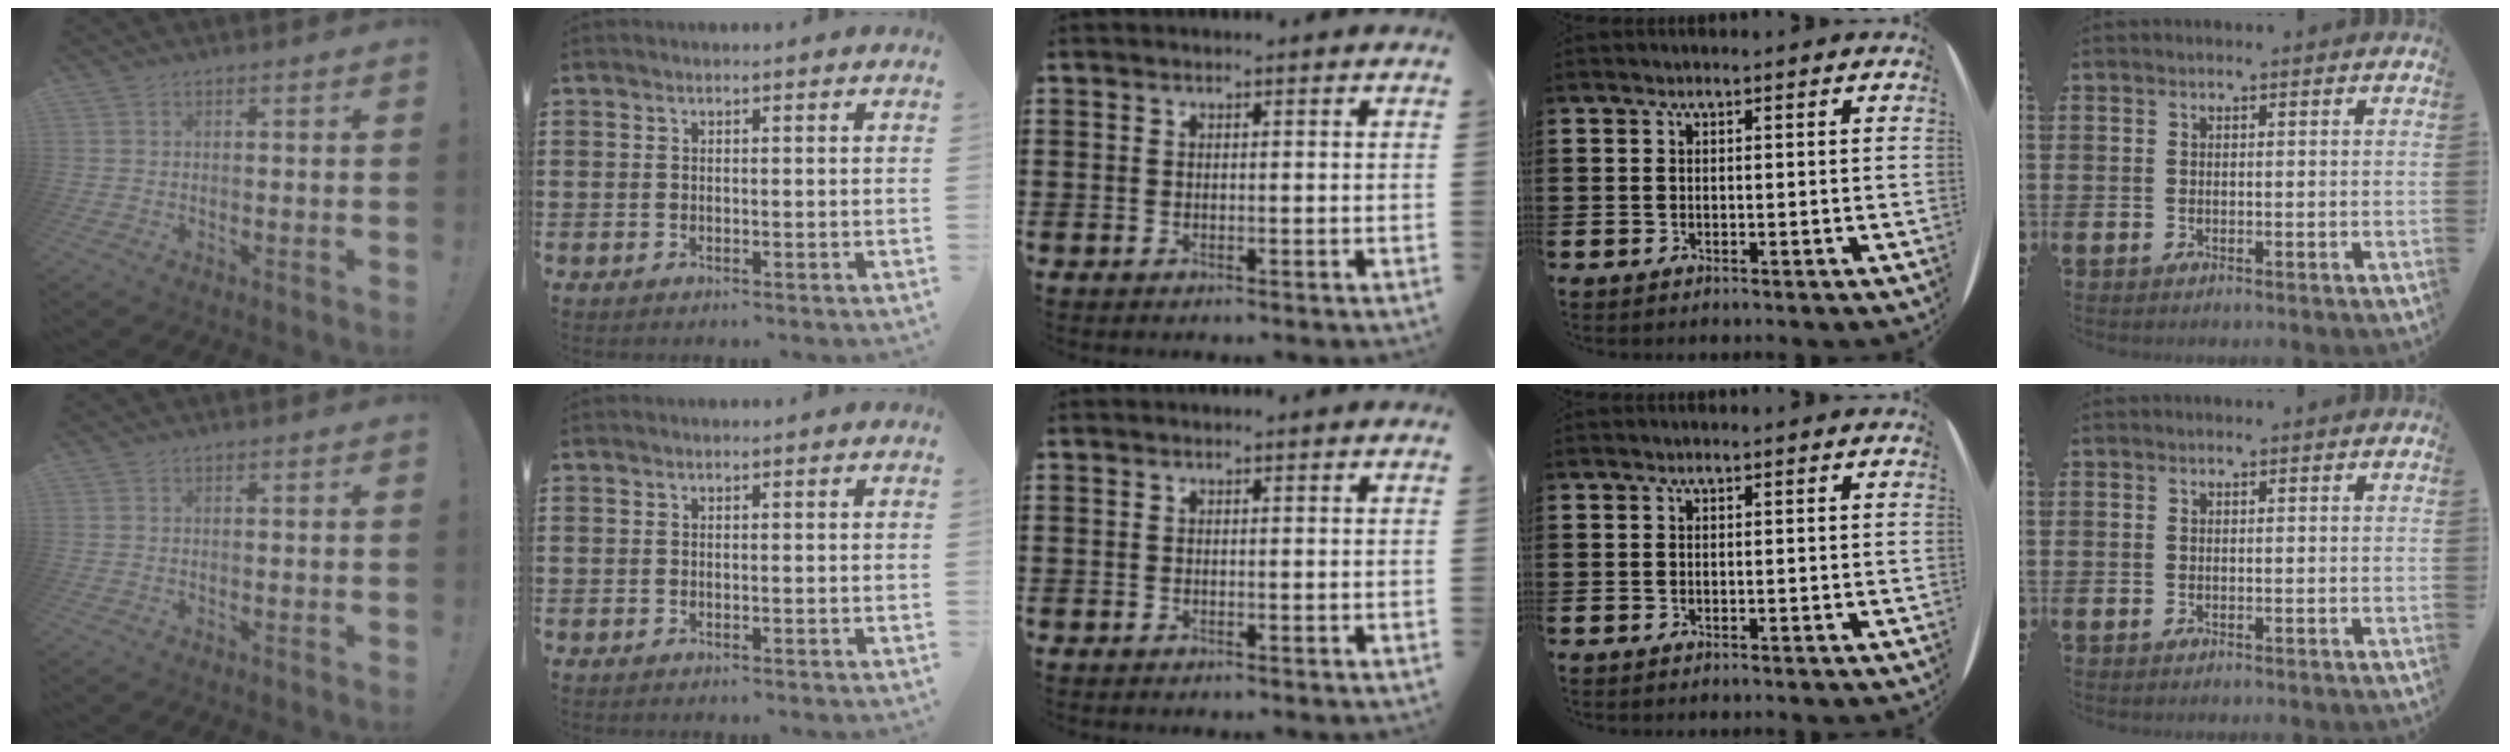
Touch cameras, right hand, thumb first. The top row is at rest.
{}